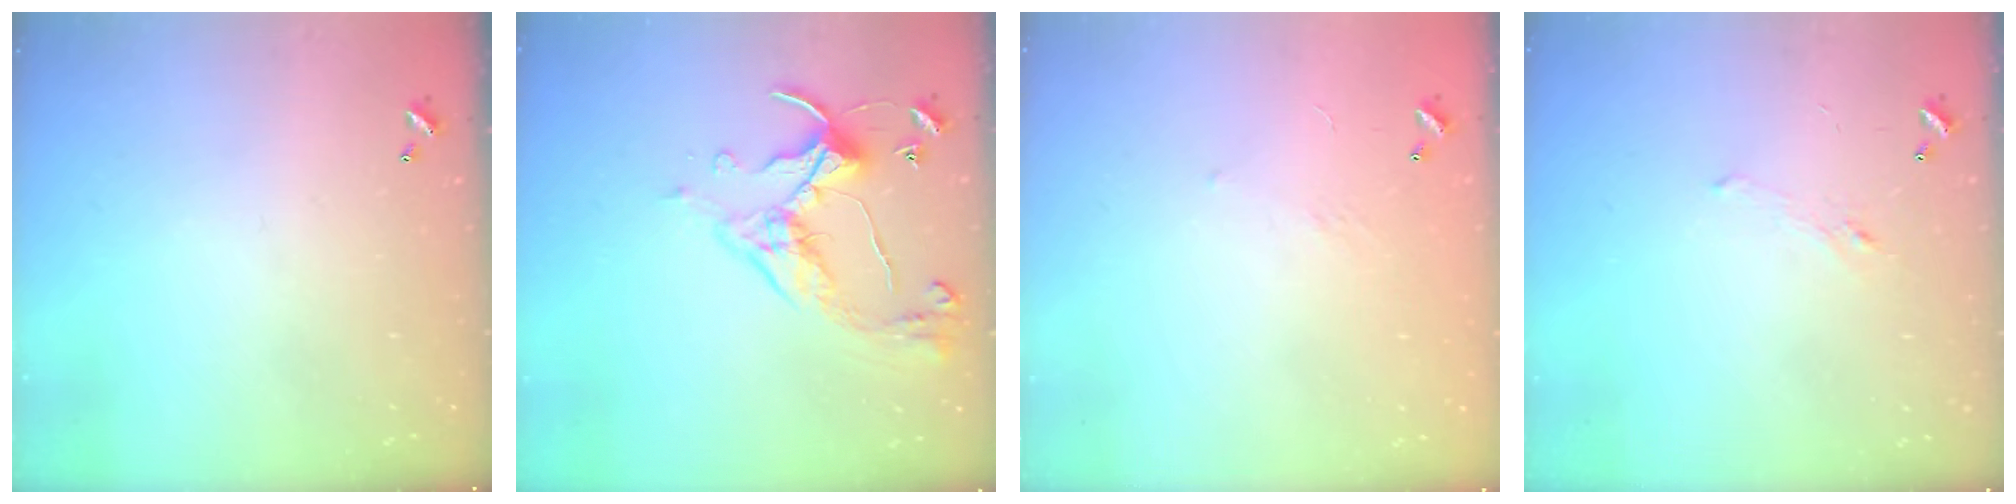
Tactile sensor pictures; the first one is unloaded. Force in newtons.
{"total": 6.1, "press": 6.1, "slide": 0.5}
{"total": 6.7, "press": 6.6, "slide": 0.8}
{"total": 1.1, "press": 0.9, "slide": 0.6}